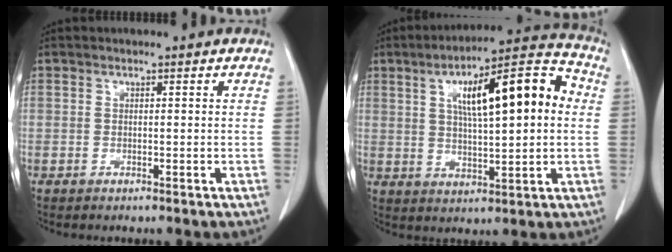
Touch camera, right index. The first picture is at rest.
{"total": 16.3, "force": [3.4, 3.5, 15.6], "torque": [-0.239, 0.035, 0.051]}